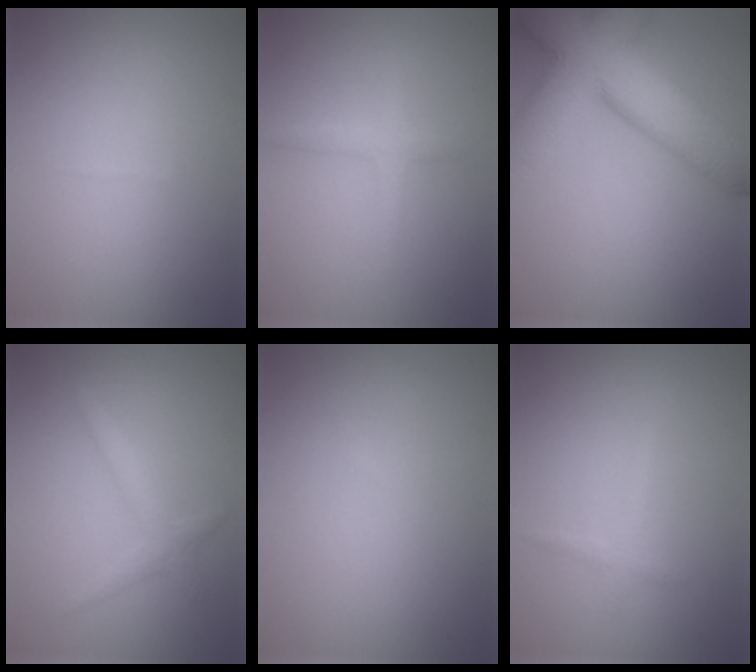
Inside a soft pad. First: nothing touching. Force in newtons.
{"total": 1.6, "press": 1.6, "slide": 0.1}
{"total": 12.9, "press": 12.9, "slide": 0.7}
{"total": 1.7, "press": 1.7, "slide": 0.1}
{"total": 0.0}
{"total": 1.0, "press": 1.0, "slide": 0.1}